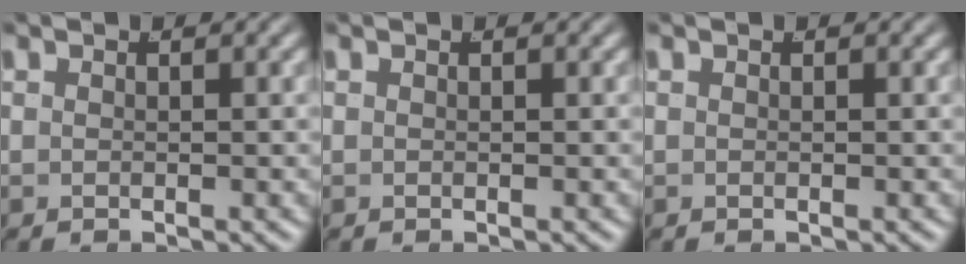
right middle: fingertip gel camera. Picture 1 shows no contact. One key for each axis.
{"total": 0.0}
{"total": 0.0}